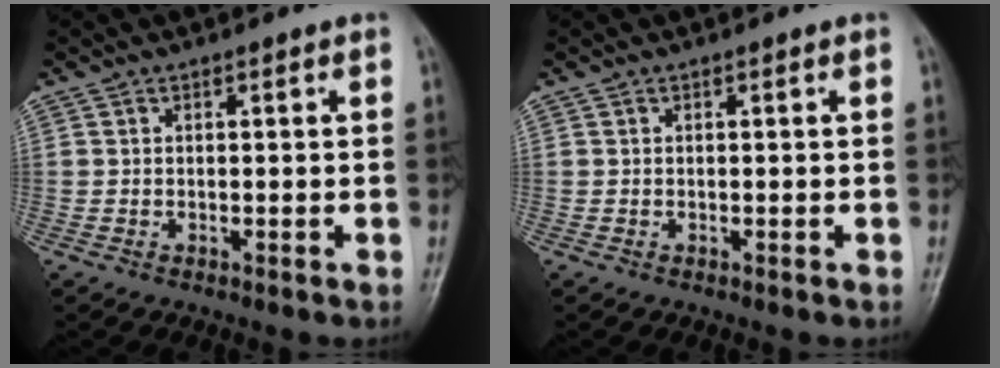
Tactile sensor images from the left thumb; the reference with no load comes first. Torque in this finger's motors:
{"motor_torque": [0.00, 0.00, 0.00, 0.00, 0.00]}